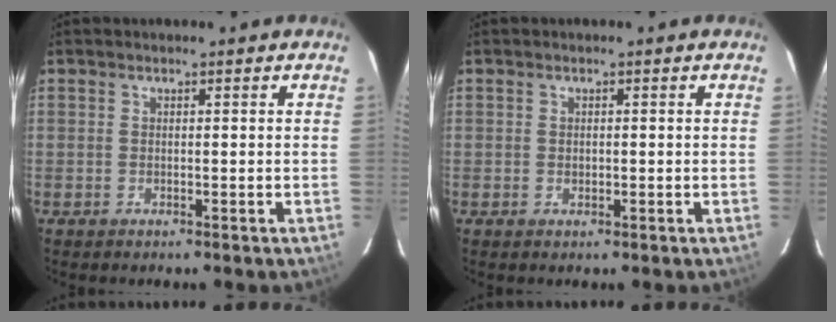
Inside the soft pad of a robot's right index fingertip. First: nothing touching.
{"total": 0.8, "force": [-0.1, 0.7, 0.4], "torque": [-0.006, 0.000, 0.000]}